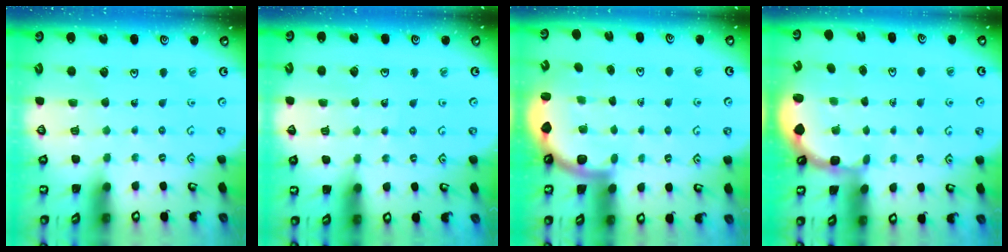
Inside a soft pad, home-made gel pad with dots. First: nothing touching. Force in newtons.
{"total": 6.0, "press": 5.8, "slide": 1.7}
{"total": 2.6, "press": 2.5, "slide": 0.7}
{"total": 2.7, "press": 2.1, "slide": 1.7}